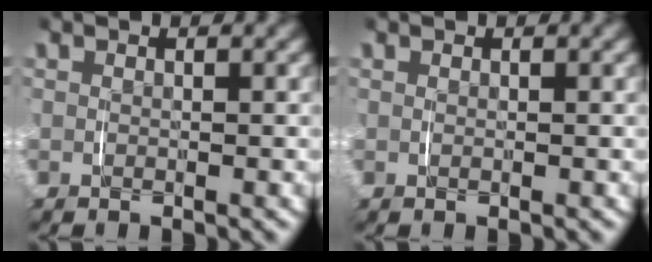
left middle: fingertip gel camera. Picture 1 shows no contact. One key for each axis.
{"total": 0.0}